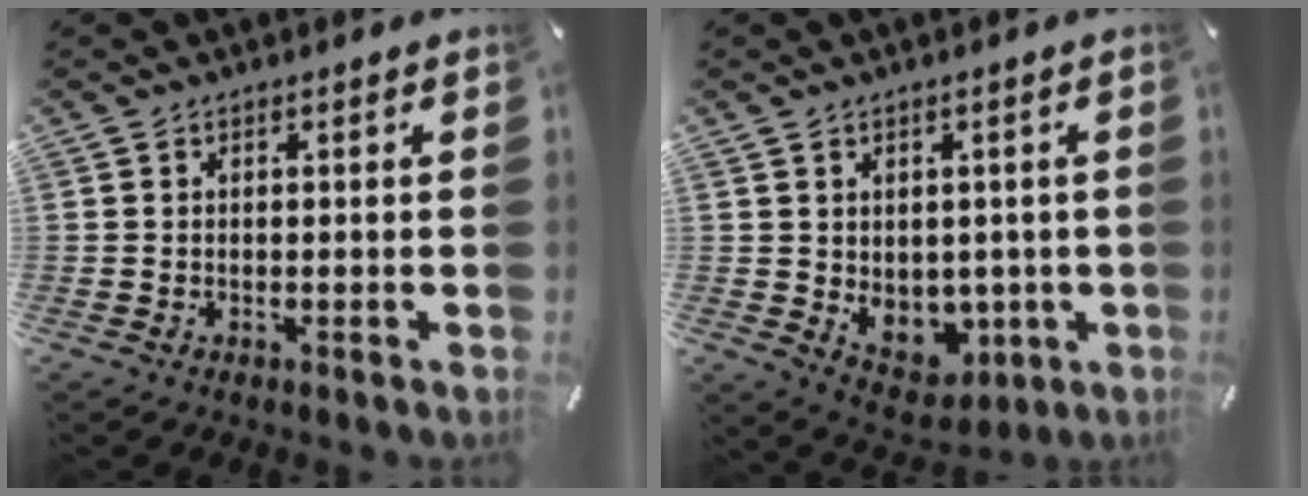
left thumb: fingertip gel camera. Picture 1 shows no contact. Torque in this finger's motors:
{"motor_torque": [0.78, 0.87, 0.09, -0.02, 0.02]}